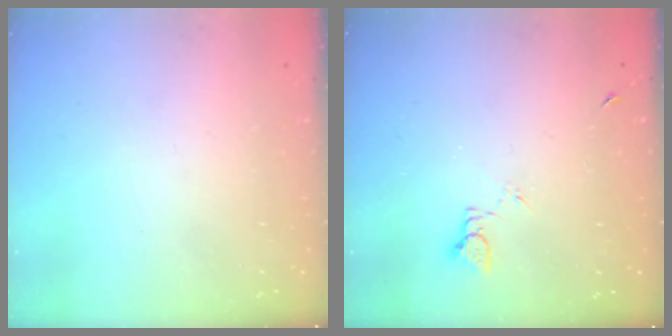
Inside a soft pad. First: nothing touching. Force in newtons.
{"total": 2.4, "press": 2.4, "slide": 0.3}